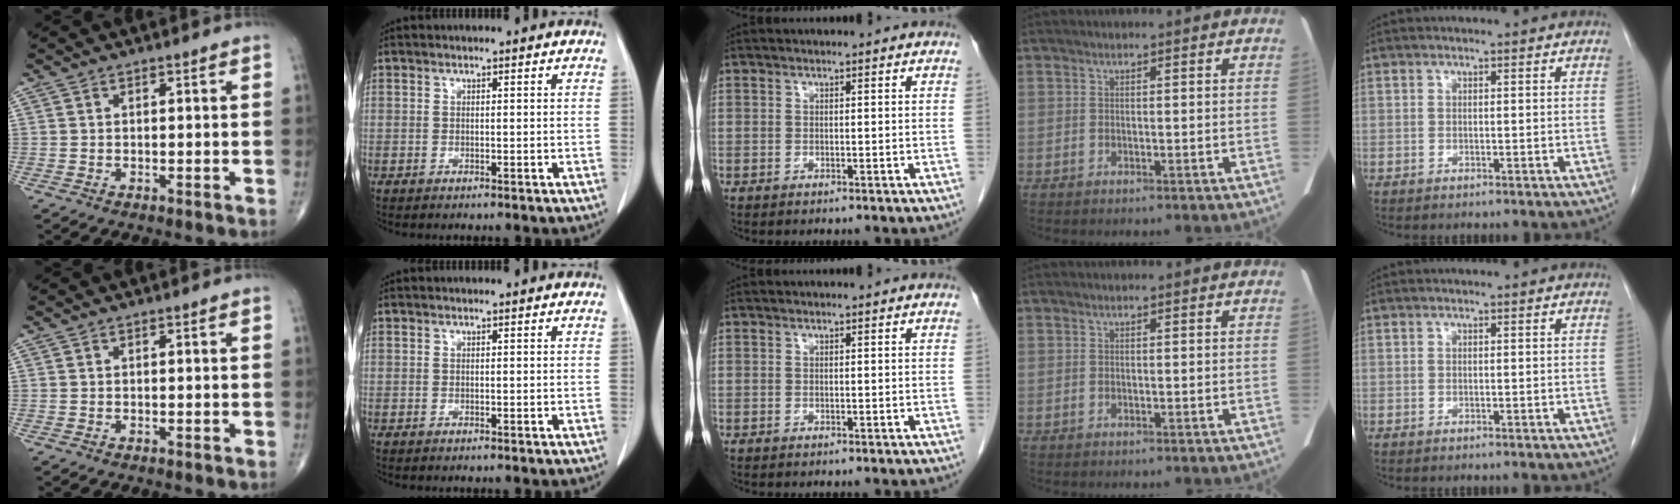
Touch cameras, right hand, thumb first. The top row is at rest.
{}